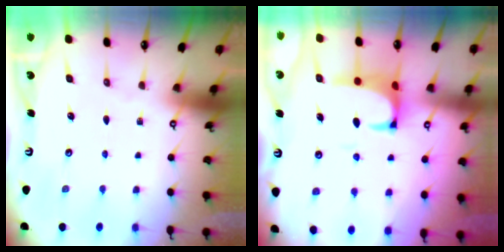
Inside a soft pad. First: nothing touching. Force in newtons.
{"total": 1.9, "press": 1.7, "slide": 0.8}